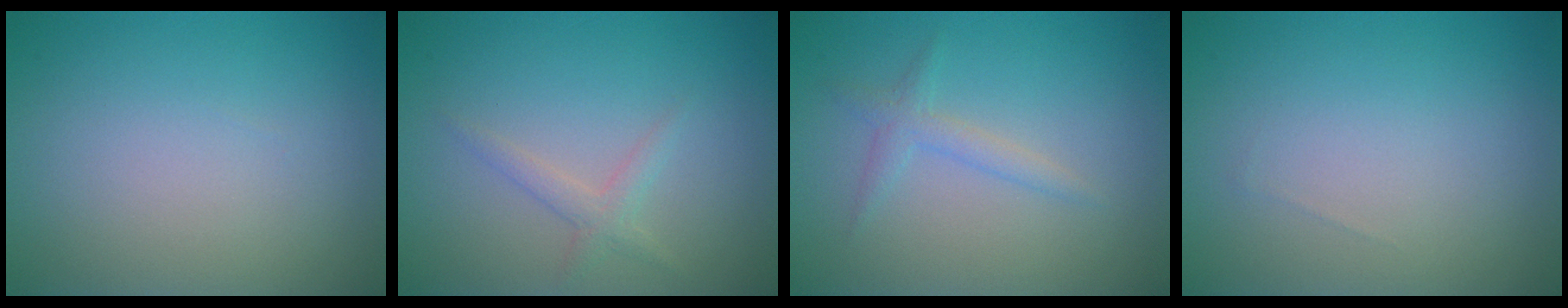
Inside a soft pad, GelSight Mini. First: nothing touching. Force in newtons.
{"total": 1.5, "press": 1.5, "slide": 0.1}
{"total": 1.5, "press": 1.5, "slide": 0.1}
{"total": 0.0}